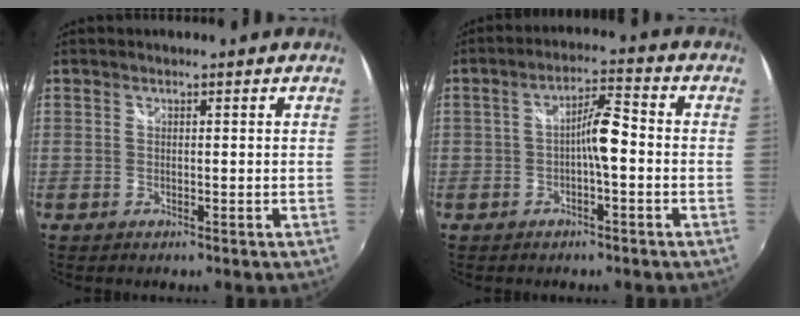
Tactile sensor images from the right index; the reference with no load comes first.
{"total": 4.3, "force": [-1.0, -0.8, 4.0], "torque": [-0.067, 0.003, -0.014]}